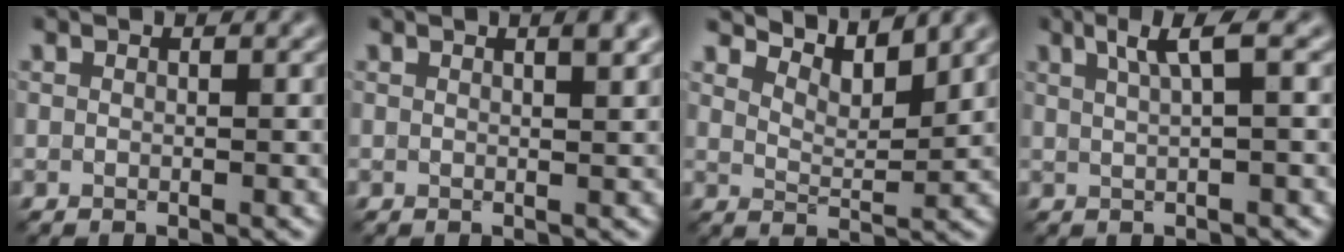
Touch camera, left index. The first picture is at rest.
{"total": 2.0, "force": [1.1, 0.5, 1.6], "torque": [-0.013, 0.003, 0.010]}
{"total": 5.1, "force": [4.7, 0.8, 1.7], "torque": [-0.038, -0.001, 0.071]}
{"total": 3.2, "force": [1.4, 0.6, 2.8], "torque": [-0.037, 0.007, 0.023]}